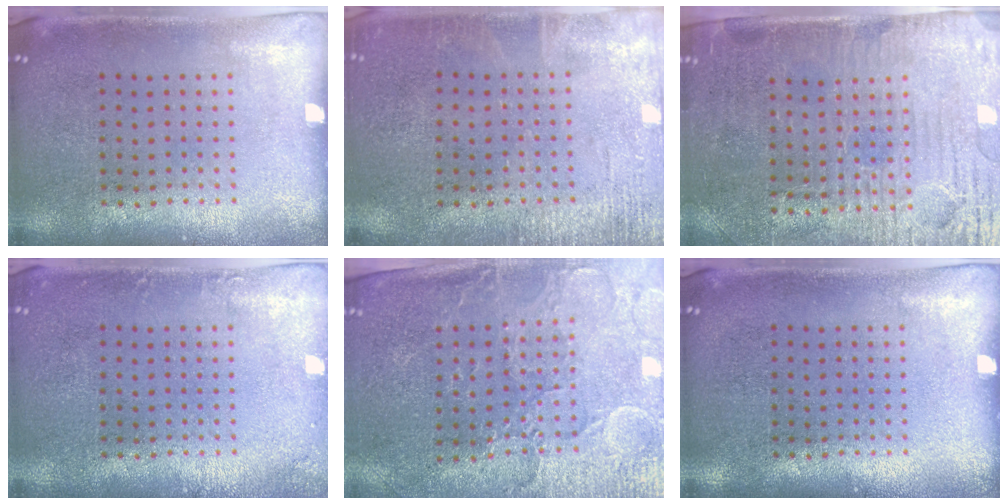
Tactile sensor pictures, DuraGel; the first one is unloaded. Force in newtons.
{"total": 2.4, "press": 2.4, "slide": 0.3}
{"total": 3.7, "press": 3.4, "slide": 1.3}
{"total": 1.0, "press": 1.0, "slide": 0.2}
{"total": 3.5, "press": 3.3, "slide": 1.2}
{"total": 0.0}